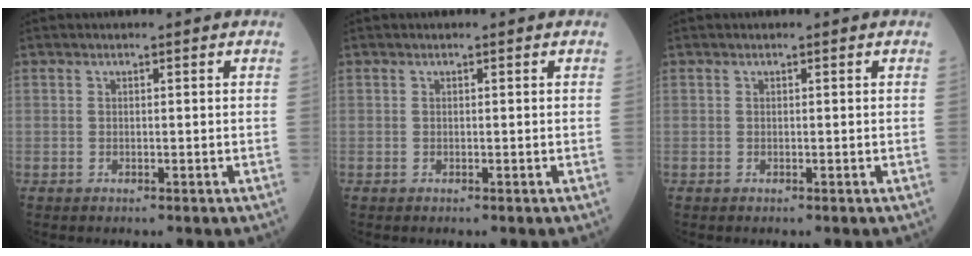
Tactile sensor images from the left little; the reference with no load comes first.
{"total": 0.0}
{"total": 0.0}